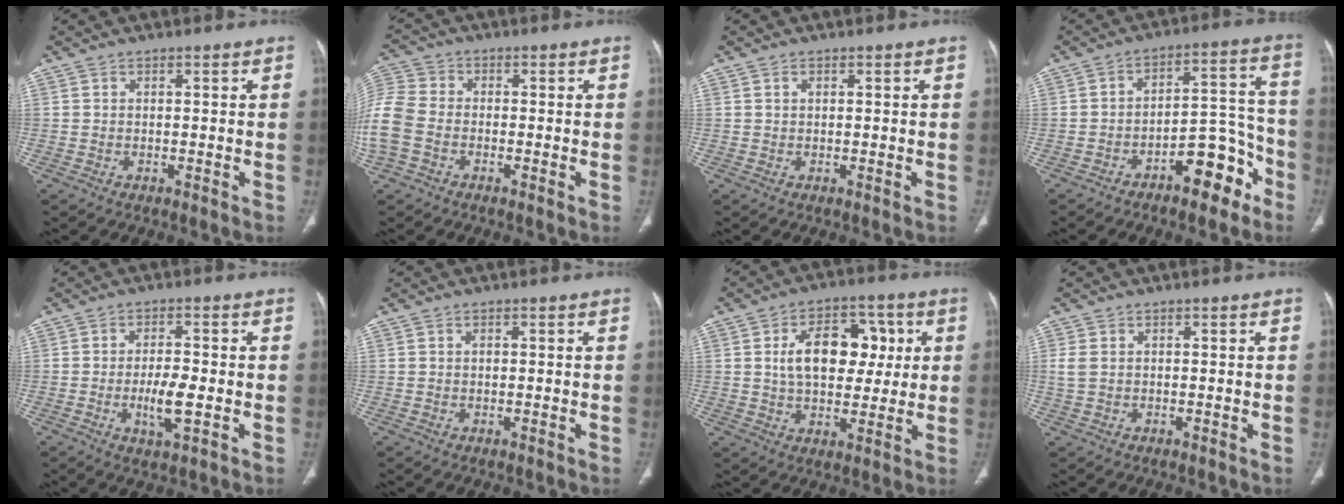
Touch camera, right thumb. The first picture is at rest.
{"total": 12.7, "force": [-3.1, 9.6, 7.7], "torque": [-0.213, 0.013, -0.064]}
{"total": 0.7, "force": [0.3, 0.5, 0.5], "torque": [-0.010, 0.000, 0.006]}
{"total": 11.1, "force": [-6.7, 4.9, 7.4], "torque": [-0.078, 0.075, -0.098]}
{"total": 6.2, "force": [-1.4, 1.9, 5.7], "torque": [-0.104, -0.001, -0.024]}
{"total": 0.8, "force": [0.1, 0.5, 0.6], "torque": [-0.006, 0.001, 0.002]}
{"total": 14.1, "force": [2.5, 9.1, 10.5], "torque": [-0.120, 0.010, 0.037]}
{"total": 2.2, "force": [0.0, 1.7, 1.4], "torque": [-0.036, 0.003, -0.002]}